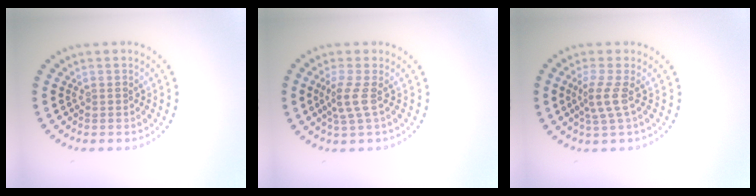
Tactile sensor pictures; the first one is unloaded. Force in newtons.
{"total": 2.1, "press": 1.5, "slide": 1.4}
{"total": 2.1, "press": 1.5, "slide": 1.5}